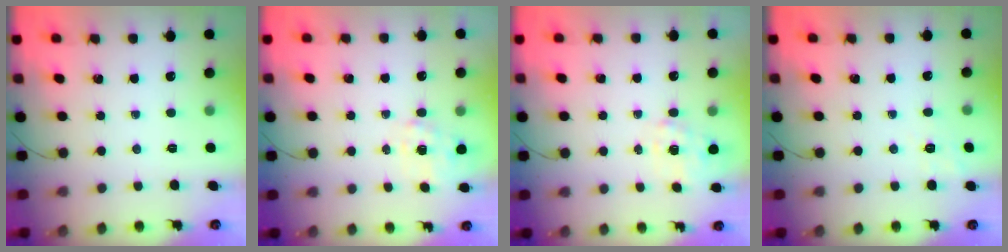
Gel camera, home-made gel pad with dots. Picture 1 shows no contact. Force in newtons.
{"total": 2.2, "press": 2.1, "slide": 0.7}
{"total": 2.2, "press": 2.1, "slide": 0.7}
{"total": 2.1, "press": 0.6, "slide": 2.0}